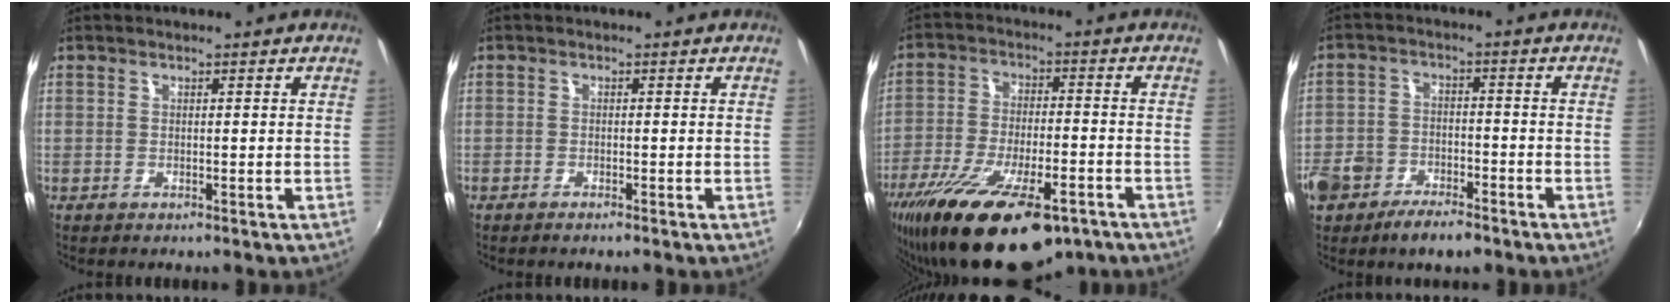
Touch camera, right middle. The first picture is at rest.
{"total": 0.8, "force": [-0.8, 0.1, 0.3], "torque": [-0.011, -0.002, -0.016]}
{"total": 21.5, "force": [-14.2, 7.5, 14.3], "torque": [-0.275, -0.052, -0.230]}
{"total": 9.8, "force": [-6.6, 5.4, 4.8], "torque": [-0.132, -0.006, -0.120]}